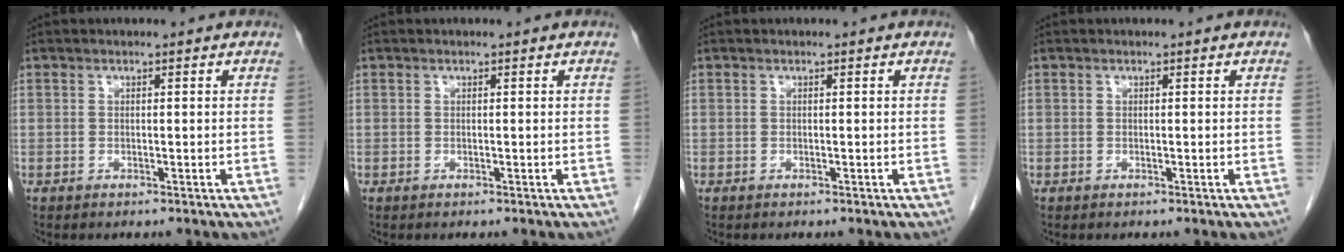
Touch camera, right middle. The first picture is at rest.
{"total": 0.0}
{"total": 0.0}
{"total": 0.0}